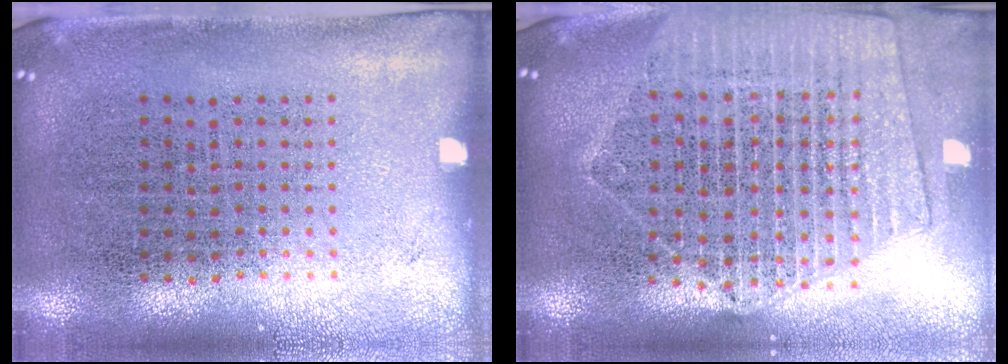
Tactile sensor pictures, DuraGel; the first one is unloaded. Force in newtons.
{"total": 2.1, "press": 1.9, "slide": 0.9}